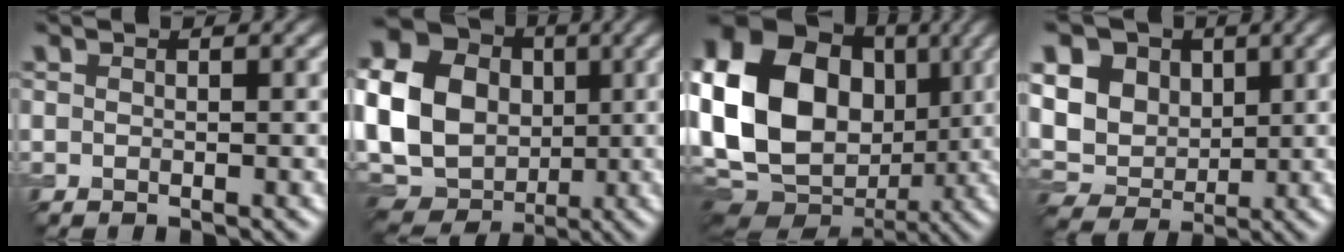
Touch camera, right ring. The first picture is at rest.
{"total": 19.4, "force": [1.5, 16.5, 10.0], "torque": [-0.241, 0.008, -0.006]}
{"total": 20.2, "force": [1.3, 15.9, 12.4], "torque": [-0.272, 0.002, 0.020]}
{"total": 13.6, "force": [4.7, 10.9, 6.6], "torque": [-0.154, 0.027, 0.081]}